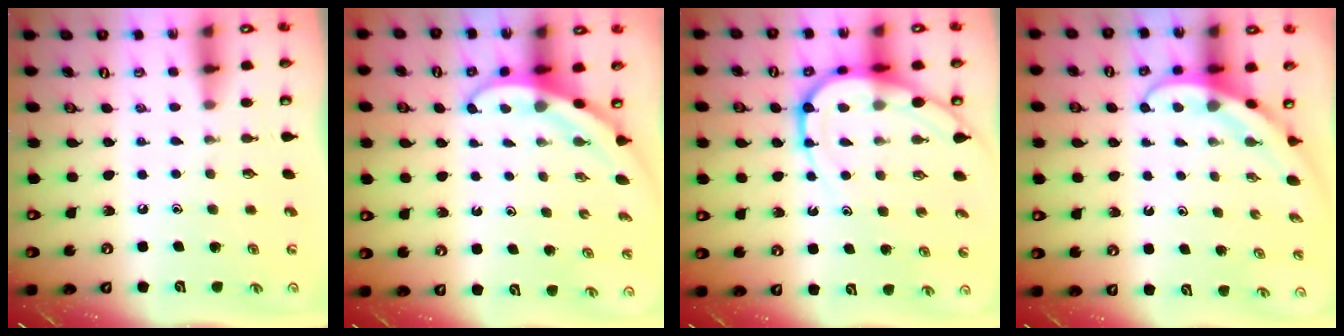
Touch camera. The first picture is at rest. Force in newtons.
{"total": 3.6, "press": 3.6, "slide": 0.1}
{"total": 10.8, "press": 10.8, "slide": 1.0}
{"total": 3.8, "press": 3.8, "slide": 0.3}